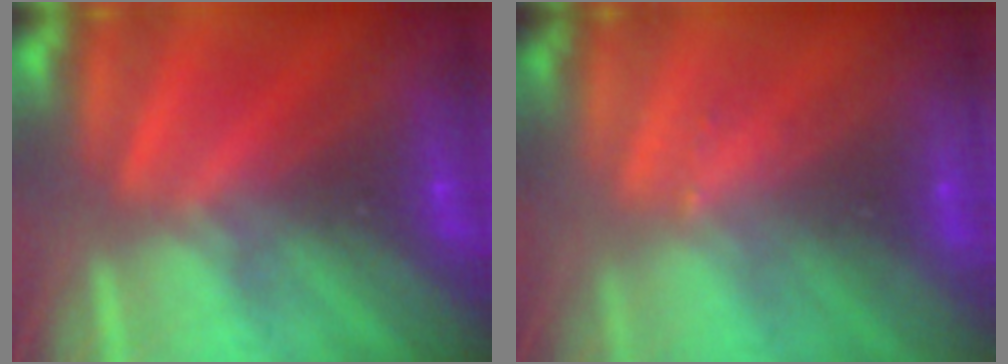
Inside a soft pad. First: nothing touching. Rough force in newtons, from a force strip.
{"total": 1.3}